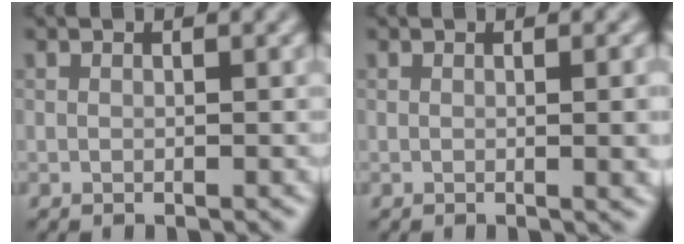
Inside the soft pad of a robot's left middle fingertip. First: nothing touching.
{"total": 3.2, "force": [0.3, 1.3, 2.9], "torque": [-0.017, 0.014, 0.004]}